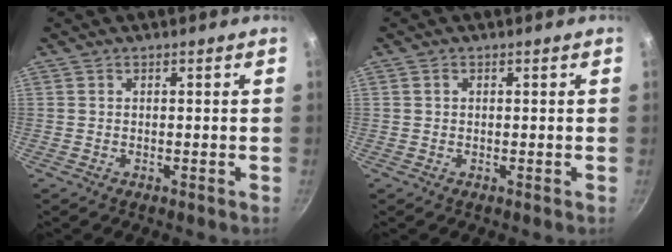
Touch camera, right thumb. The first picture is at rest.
{"total": 0.7, "force": [0.2, 0.6, 0.4], "torque": [-0.004, 0.004, 0.002]}